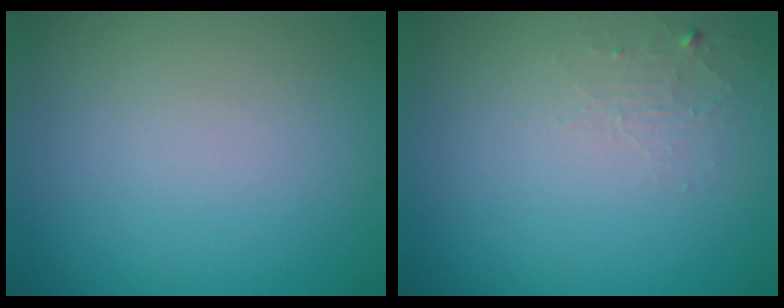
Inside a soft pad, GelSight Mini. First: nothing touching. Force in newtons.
{"total": 1.3, "press": 1.3, "slide": 0.2}